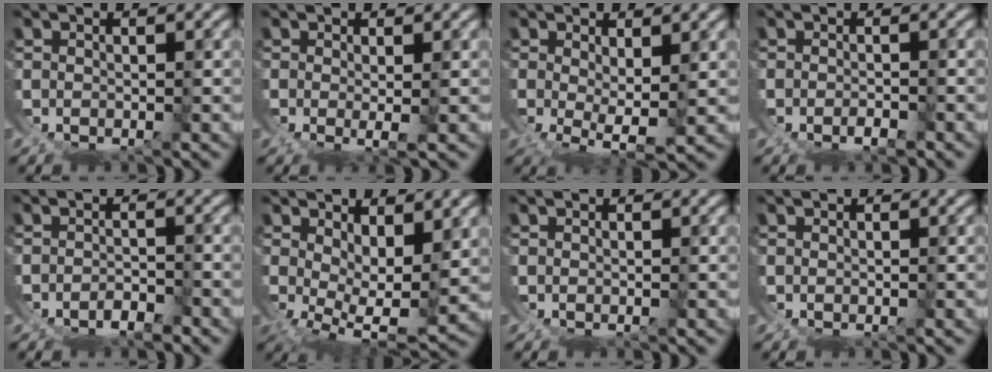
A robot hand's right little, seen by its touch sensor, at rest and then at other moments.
{"total": 1.5, "force": [-0.2, -0.7, 1.3], "torque": [-0.027, -0.020, 0.005]}
{"total": 3.0, "force": [-0.3, 0.5, 3.0], "torque": [-0.053, -0.038, 0.014]}
{"total": 1.1, "force": [-0.7, -0.5, 0.6], "torque": [-0.004, 0.000, -0.013]}
{"total": 1.6, "force": [-1.4, -0.6, 0.1], "torque": [0.007, 0.001, -0.025]}
{"total": 5.6, "force": [-1.3, 2.2, 5.0], "torque": [-0.081, -0.047, 0.001]}
{"total": 0.0}
{"total": 0.0}